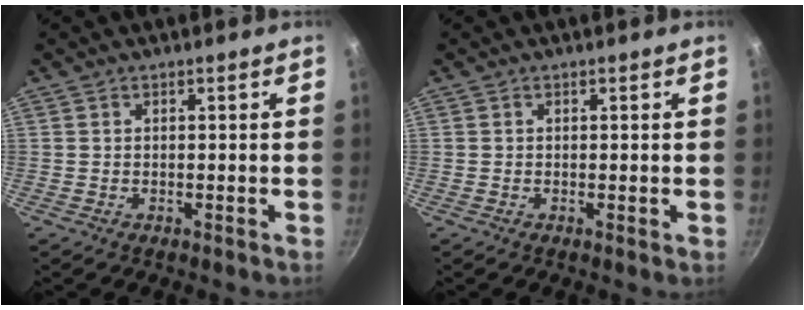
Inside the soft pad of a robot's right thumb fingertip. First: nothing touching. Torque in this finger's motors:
{"motor_torque": [-0.17, -0.06, -0.49, -0.01, -0.07]}